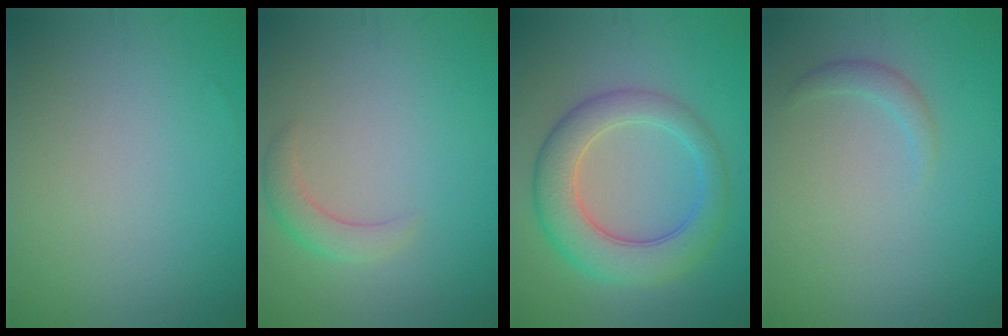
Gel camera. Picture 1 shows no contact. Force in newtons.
{"total": 2.2, "press": 2.1, "slide": 0.2}
{"total": 6.3, "press": 6.3, "slide": 0.2}
{"total": 1.2, "press": 1.2, "slide": 0.2}